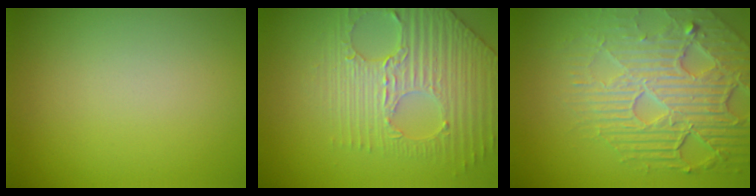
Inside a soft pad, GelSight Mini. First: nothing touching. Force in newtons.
{"total": 4.2, "press": 4.2, "slide": 0.3}
{"total": 8.5, "press": 5.8, "slide": 6.3}